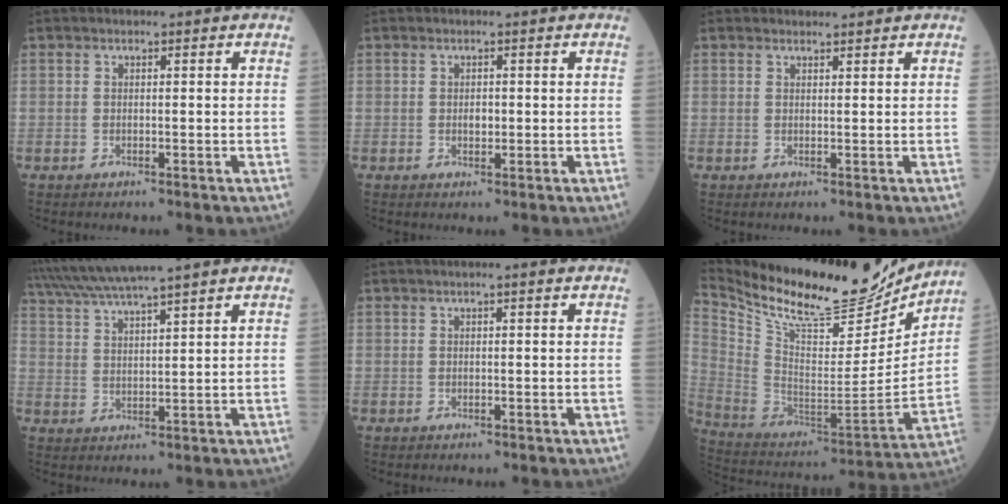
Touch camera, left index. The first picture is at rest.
{"total": 1.2, "force": [-0.2, 0.8, 0.9], "torque": [-0.015, -0.003, -0.002]}
{"total": 0.9, "force": [0.9, 0.1, -0.1], "torque": [-0.008, -0.003, 0.016]}
{"total": 10.4, "force": [9.1, -1.6, 4.9], "torque": [-0.092, 0.021, 0.157]}
{"total": 0.9, "force": [0.4, -0.2, 0.7], "torque": [-0.016, 0.000, 0.009]}
{"total": 24.7, "force": [22.0, 5.6, 9.5], "torque": [-0.191, -0.045, 0.351]}